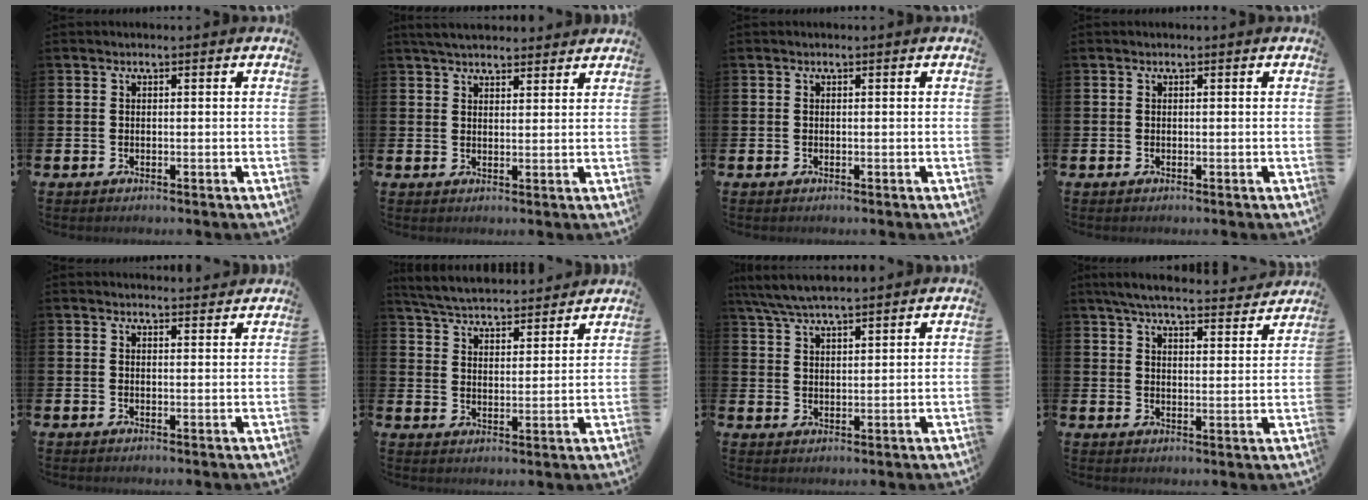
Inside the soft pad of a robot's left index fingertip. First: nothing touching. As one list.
[{"total": 4.2, "force": [4.0, 1.1, 1.1], "torque": [-0.029, -0.010, 0.074]}, {"total": 0.0}, {"total": 0.0}, {"total": 1.8, "force": [1.8, 0.2, -0.1], "torque": [0.007, -0.010, 0.031]}, {"total": 5.6, "force": [5.5, 0.7, 0.7], "torque": [-0.041, -0.037, 0.097]}, {"total": 5.7, "force": [5.3, 0.7, 2.0], "torque": [-0.060, -0.012, 0.099]}, {"total": 6.1, "force": [5.8, 0.6, 1.8], "torque": [-0.052, -0.035, 0.103]}]